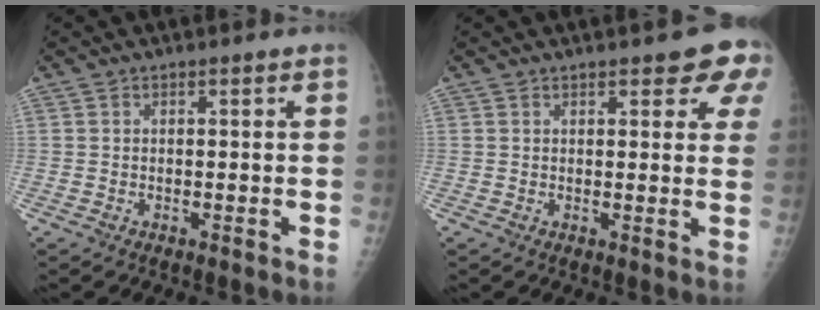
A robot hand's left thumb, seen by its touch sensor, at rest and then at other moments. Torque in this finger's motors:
{"motor_torque": [0.00, 0.27, 0.73, -0.52, 0.12]}